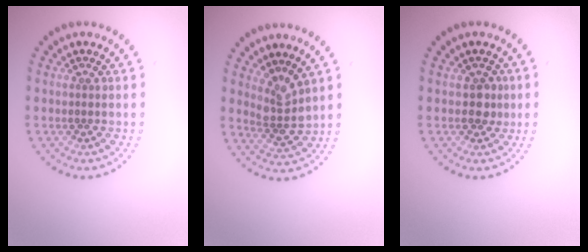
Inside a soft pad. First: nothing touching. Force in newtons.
{"total": 2.7, "press": 2.0, "slide": 1.8}
{"total": 1.4, "press": 1.3, "slide": 0.6}